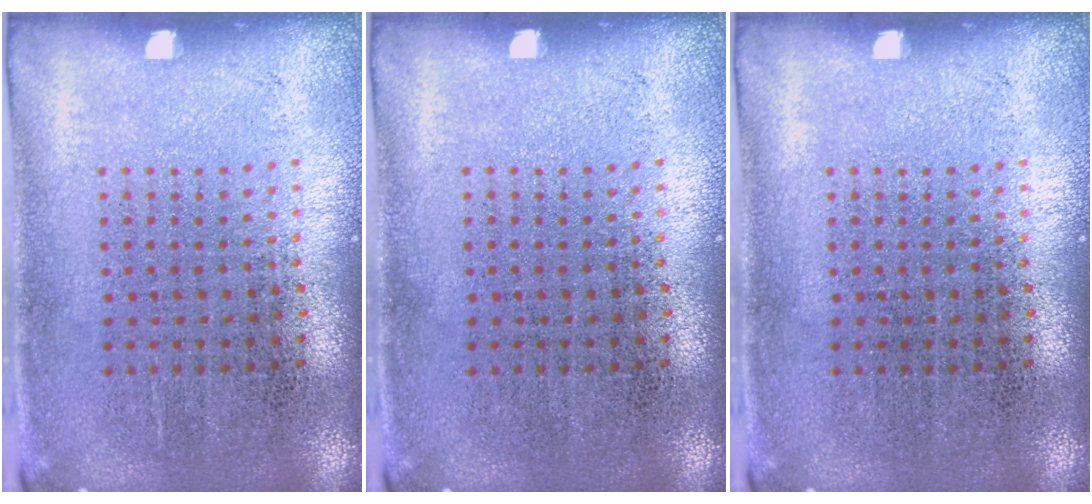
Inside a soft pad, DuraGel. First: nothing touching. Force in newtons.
{"total": 0.0}
{"total": 0.0}